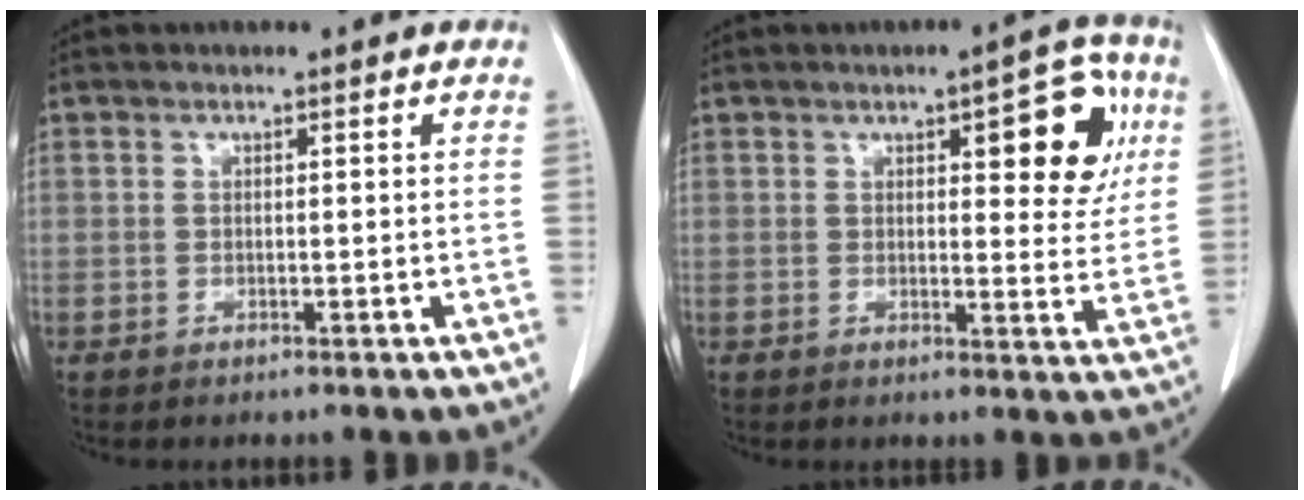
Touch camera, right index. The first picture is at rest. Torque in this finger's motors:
{"motor_torque": [0.56, 0.48, 0.19, 0.05]}